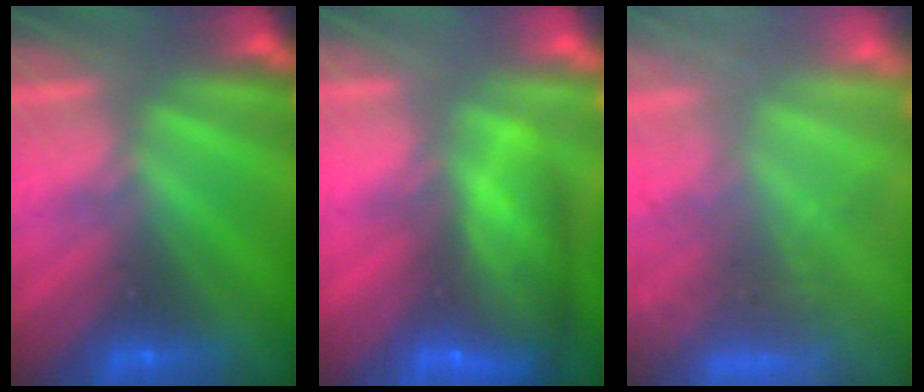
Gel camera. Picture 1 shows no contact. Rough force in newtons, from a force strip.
{"total": 7.8}
{"total": 5.7}